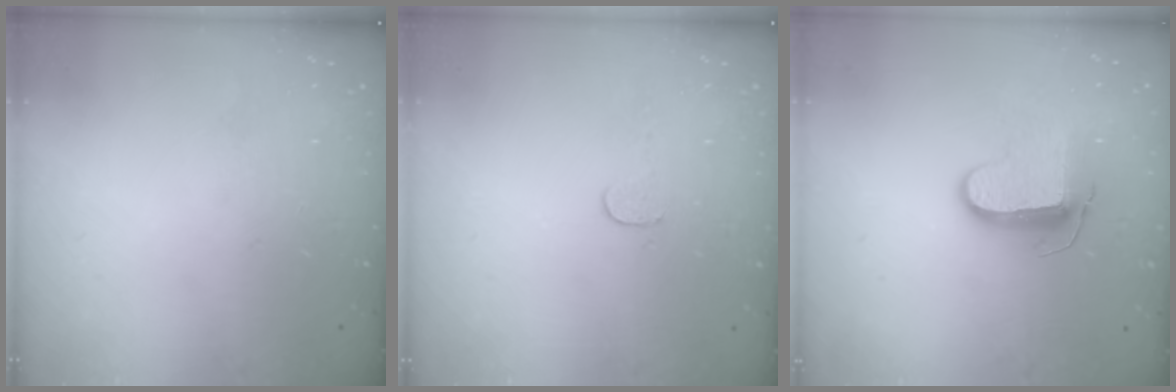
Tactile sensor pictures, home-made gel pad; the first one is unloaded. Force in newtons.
{"total": 3.0, "press": 3.0, "slide": 0.3}
{"total": 9.4, "press": 9.4, "slide": 0.7}